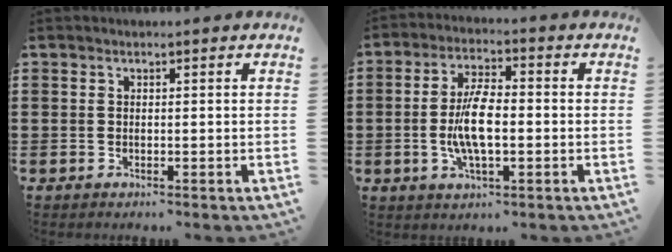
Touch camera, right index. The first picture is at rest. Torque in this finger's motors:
{"motor_torque": [2.14, 0.00, 1.01, 0.21]}